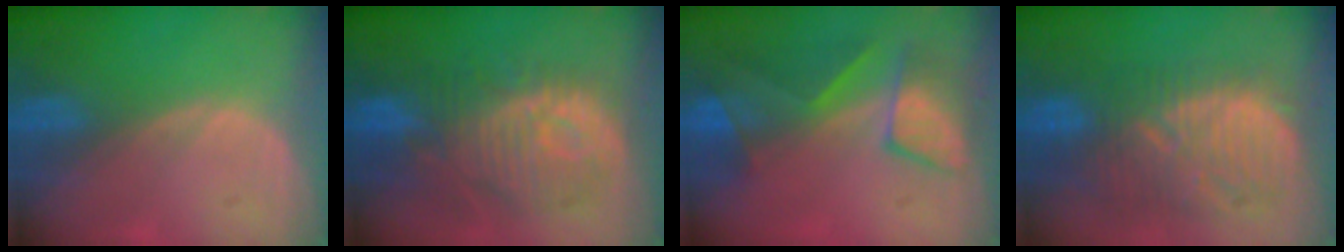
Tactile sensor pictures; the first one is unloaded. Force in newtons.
{"total": 11.9, "press": 10.8, "slide": 4.9}
{"total": 7.8, "press": 7.6, "slide": 1.6}
{"total": 12.3, "press": 11.3, "slide": 4.8}